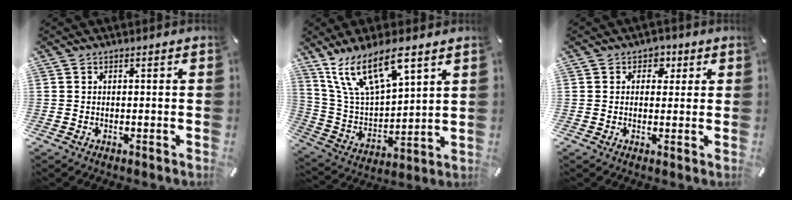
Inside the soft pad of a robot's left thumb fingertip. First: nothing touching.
{"total": 16.4, "force": [10.8, 6.7, 10.4], "torque": [-0.234, -0.052, 0.192]}
{"total": 3.5, "force": [0.9, 3.0, 1.4], "torque": [0.000, -0.003, 0.008]}